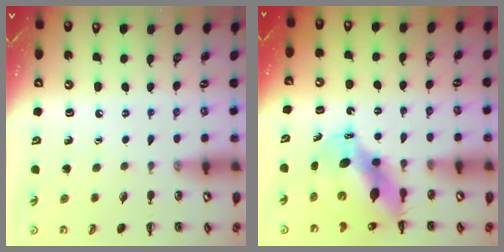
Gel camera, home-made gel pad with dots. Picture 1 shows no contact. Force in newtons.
{"total": 10.6, "press": 10.2, "slide": 3.0}